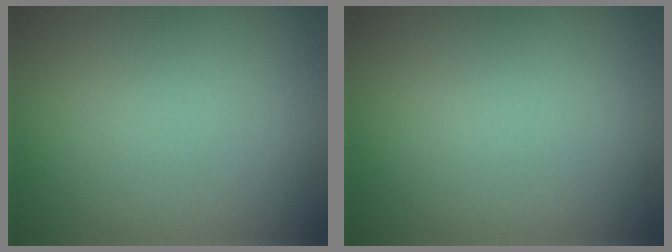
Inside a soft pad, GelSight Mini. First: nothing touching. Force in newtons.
{"total": 0.0}